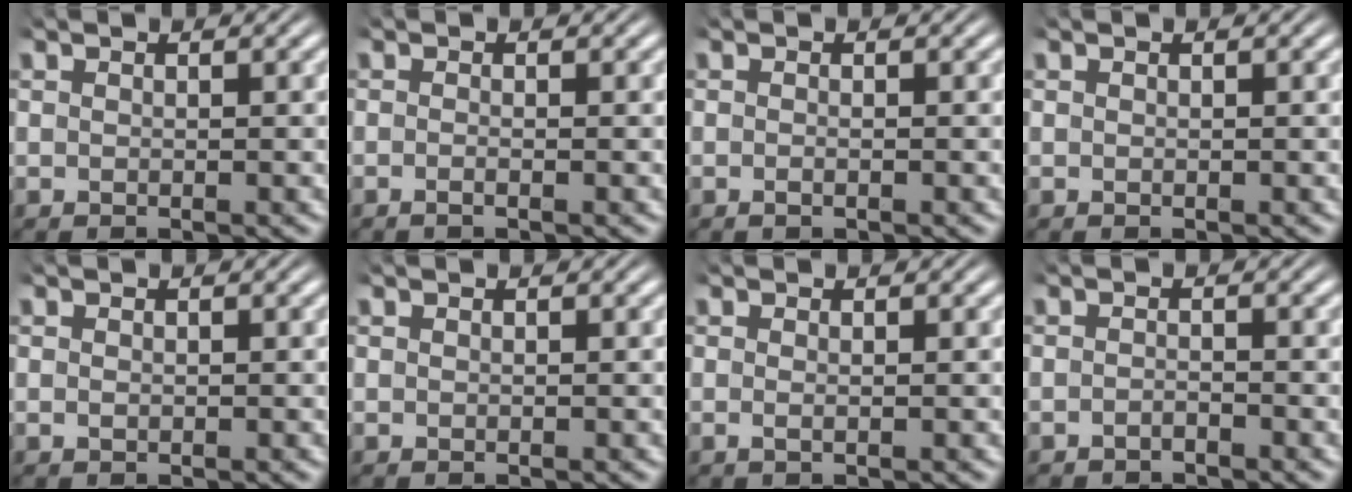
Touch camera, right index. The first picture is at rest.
{"total": 0.8, "force": [-0.7, 0.0, 0.5], "torque": [-0.013, 0.000, -0.015]}
{"total": 0.6, "force": [-0.5, 0.1, 0.3], "torque": [-0.009, 0.001, -0.011]}
{"total": 0.0}
{"total": 0.0}
{"total": 0.0}
{"total": 0.5, "force": [-0.3, -0.1, 0.5], "torque": [-0.013, -0.007, -0.003]}
{"total": 1.4, "force": [-1.4, 0.0, 0.0], "torque": [-0.003, -0.009, -0.022]}